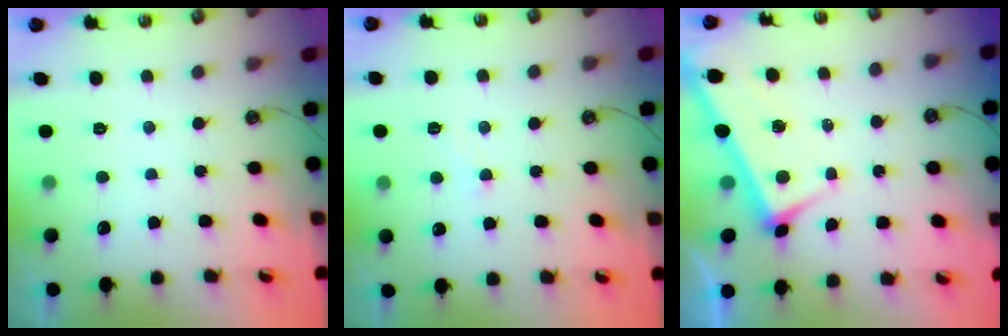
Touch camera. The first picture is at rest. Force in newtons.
{"total": 2.7, "press": 2.7, "slide": 0.5}
{"total": 3.9, "press": 3.9, "slide": 0.1}